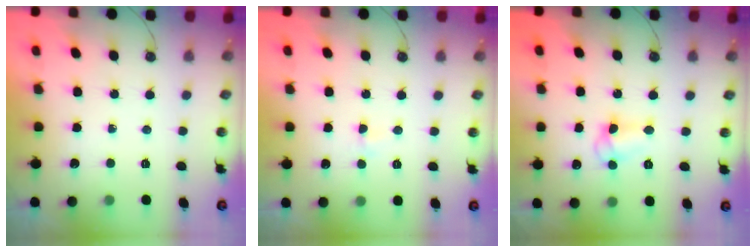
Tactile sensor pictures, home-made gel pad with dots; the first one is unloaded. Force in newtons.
{"total": 2.8, "press": 2.8, "slide": 0.5}
{"total": 6.5, "press": 6.5, "slide": 0.5}